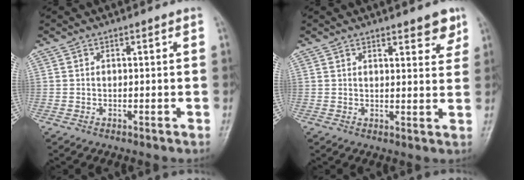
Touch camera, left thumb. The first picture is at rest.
{"total": 5.2, "force": [3.6, 1.7, 3.2], "torque": [-0.021, -0.022, 0.045]}